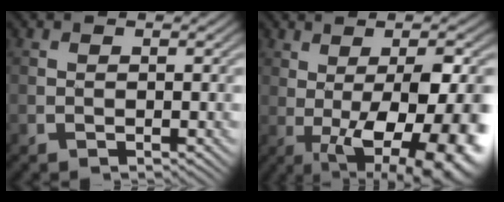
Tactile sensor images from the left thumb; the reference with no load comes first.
{"total": 15.9, "force": [-2.2, 5.6, 14.7], "torque": [-0.186, 0.002, -0.015]}